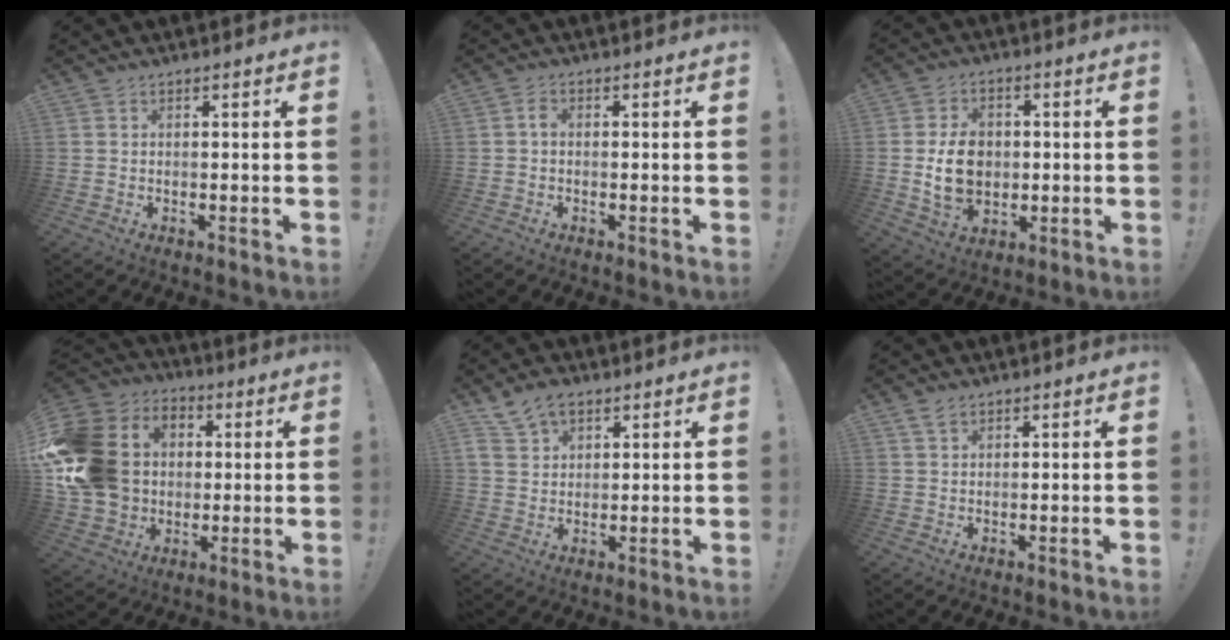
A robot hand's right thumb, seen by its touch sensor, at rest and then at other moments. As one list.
[{"total": 1.5, "force": [-0.4, 0.9, 1.1], "torque": [-0.022, 0.006, -0.009]}, {"total": 12.1, "force": [-0.1, 9.6, 7.3], "torque": [-0.120, 0.004, 0.003]}, {"total": 21.3, "force": [1.8, 17.5, 11.9], "torque": [-0.222, 0.014, 0.059]}, {"total": 8.1, "force": [5.3, 5.2, 3.2], "torque": [-0.057, -0.019, 0.105]}, {"total": 2.8, "force": [2.0, 1.6, 1.2], "torque": [-0.009, -0.009, 0.034]}]